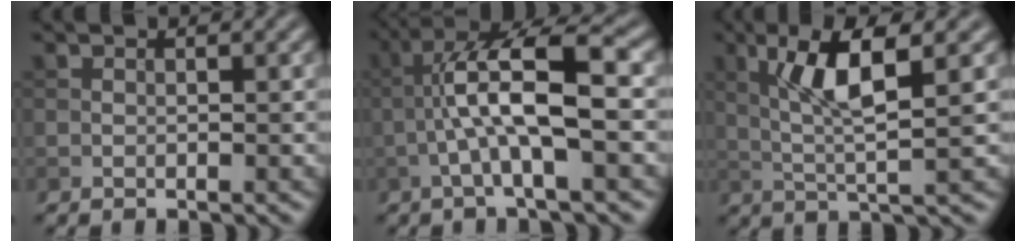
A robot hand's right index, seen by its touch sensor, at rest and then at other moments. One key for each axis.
{"total": 7.8, "fx": -1.0, "fy": 1.9, "fz": 7.5, "tx": -0.139, "ty": 0.024, "tz": -0.020}
{"total": 6.1, "fx": 1.6, "fy": 1.1, "fz": 5.8, "tx": -0.117, "ty": 0.005, "tz": 0.034}